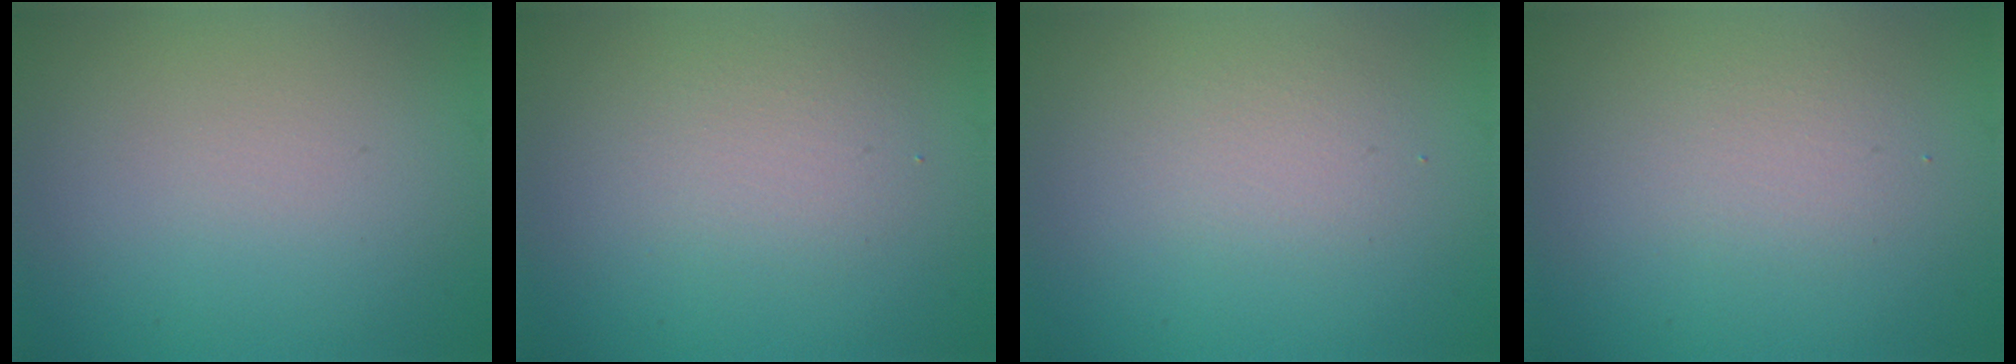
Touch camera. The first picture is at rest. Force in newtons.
{"total": 2.2, "press": 2.2, "slide": 0.1}
{"total": 1.6, "press": 1.6, "slide": 0.1}
{"total": 1.8, "press": 1.8, "slide": 0.0}